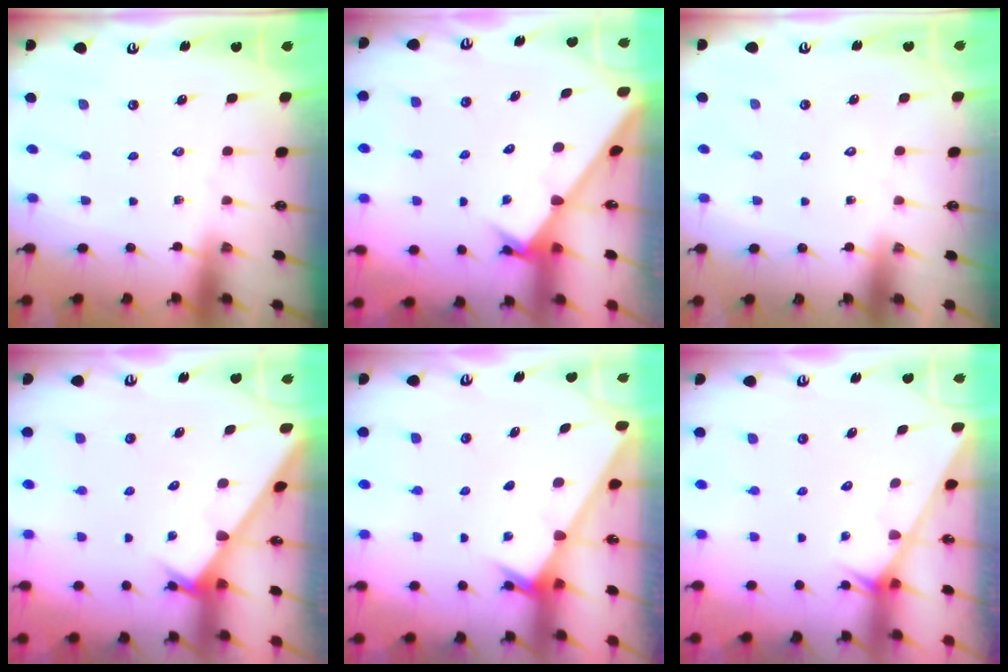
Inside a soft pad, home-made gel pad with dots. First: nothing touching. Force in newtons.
{"total": 3.1, "press": 3.1, "slide": 0.2}
{"total": 1.7, "press": 1.7, "slide": 0.1}
{"total": 3.8, "press": 3.8, "slide": 0.3}
{"total": 2.4, "press": 2.4, "slide": 0.2}
{"total": 1.5, "press": 1.5, "slide": 0.1}